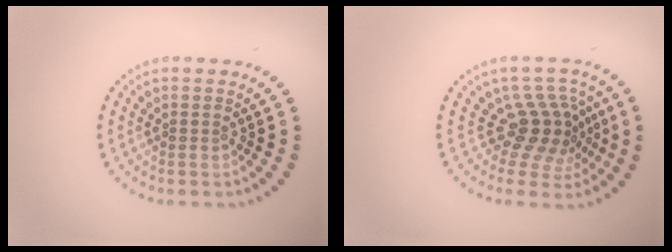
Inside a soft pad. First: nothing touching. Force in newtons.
{"total": 4.0, "press": 2.8, "slide": 2.8}